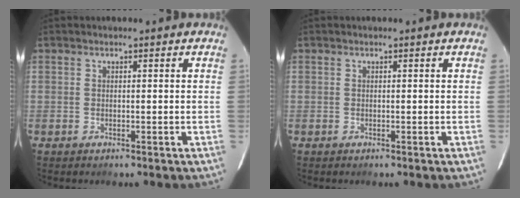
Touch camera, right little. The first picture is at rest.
{"total": 0.0}